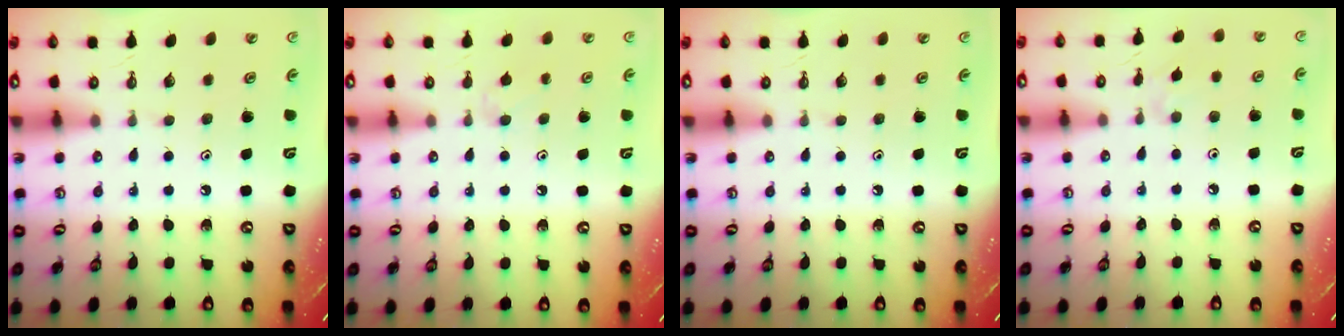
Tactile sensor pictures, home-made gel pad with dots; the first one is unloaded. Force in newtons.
{"total": 3.5, "press": 3.5, "slide": 0.6}
{"total": 0.0}
{"total": 1.9, "press": 1.9, "slide": 0.4}